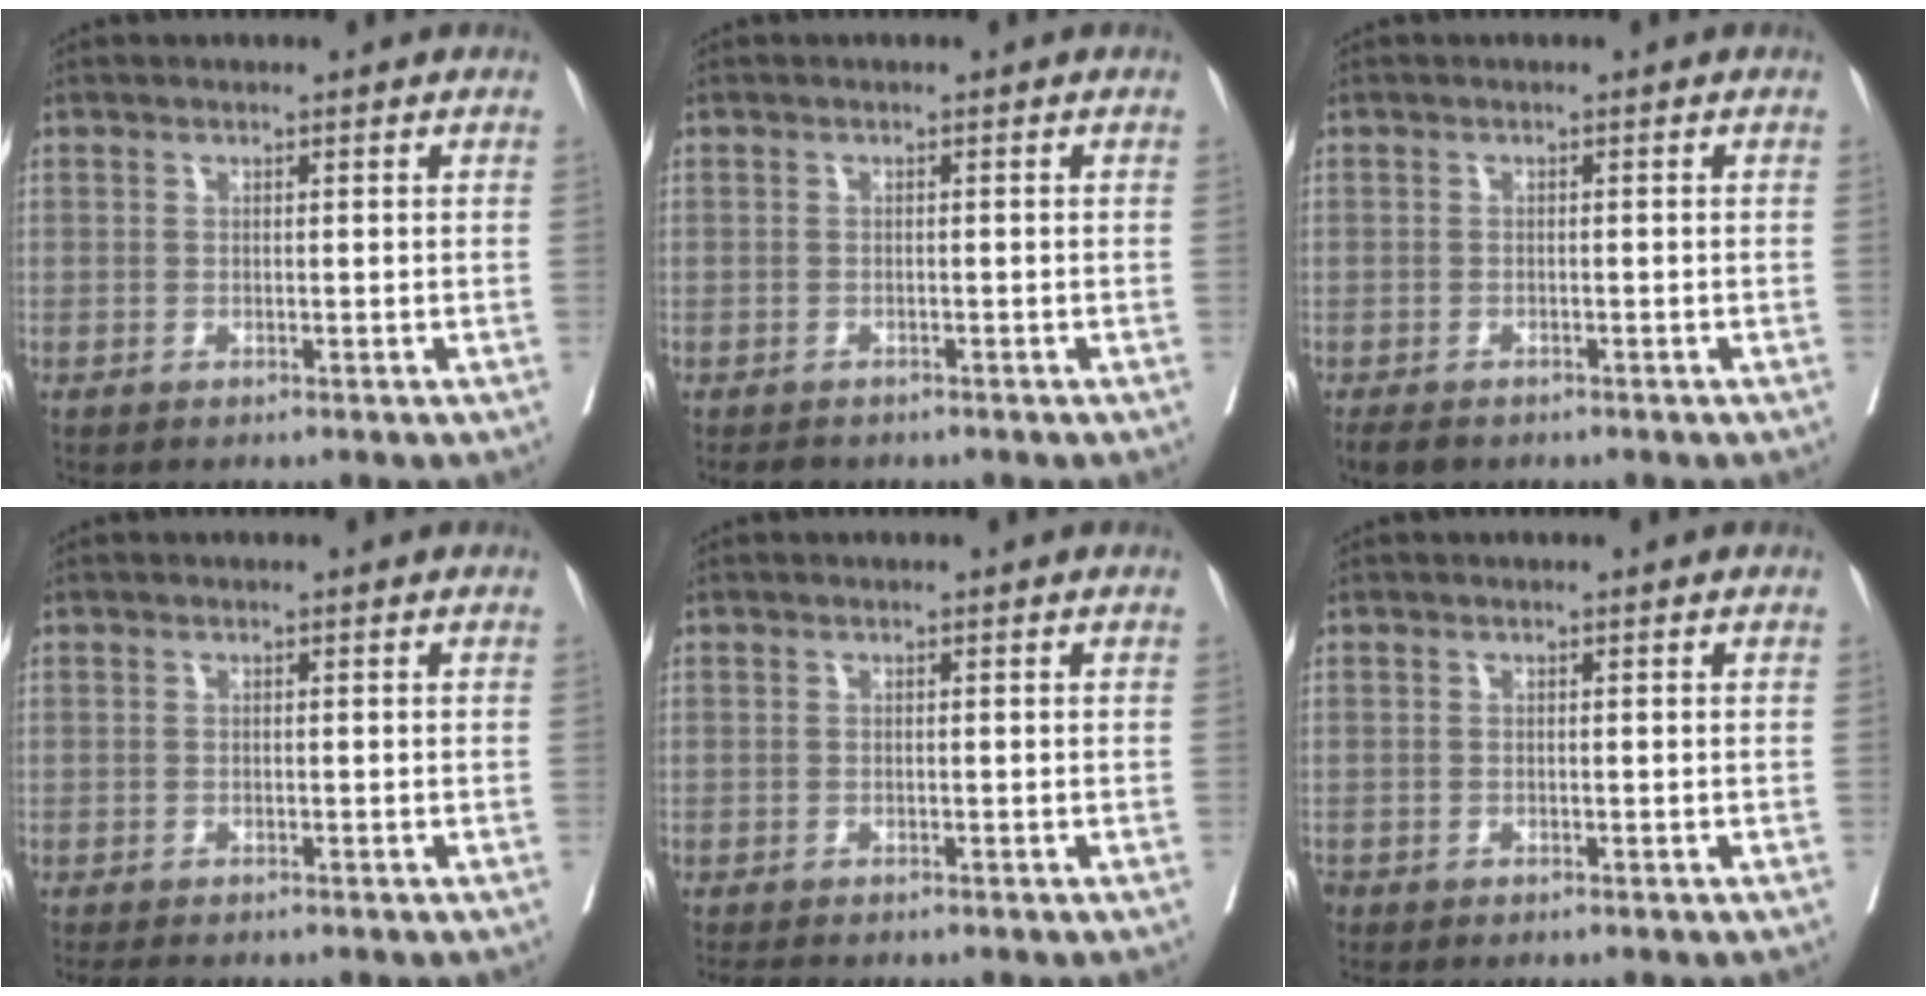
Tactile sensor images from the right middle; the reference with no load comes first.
{"total": 2.1, "force": [-1.8, 1.0, 0.4], "torque": [-0.010, -0.002, -0.027]}
{"total": 2.9, "force": [-2.3, 1.3, 1.1], "torque": [-0.018, -0.005, -0.035]}
{"total": 2.4, "force": [-2.1, 0.7, 0.9], "torque": [-0.016, -0.007, -0.030]}
{"total": 1.9, "force": [-1.7, 0.5, 0.7], "torque": [-0.013, -0.006, -0.025]}
{"total": 1.2, "force": [-0.8, 0.8, 0.3], "torque": [-0.009, 0.000, -0.016]}